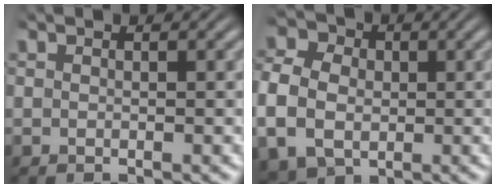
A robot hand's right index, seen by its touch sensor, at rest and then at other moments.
{"total": 8.4, "force": [1.0, 7.1, 4.4], "torque": [-0.100, -0.010, 0.016]}